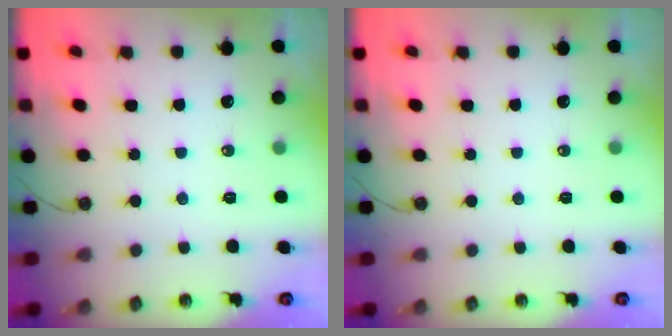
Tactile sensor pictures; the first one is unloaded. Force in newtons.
{"total": 0.0}